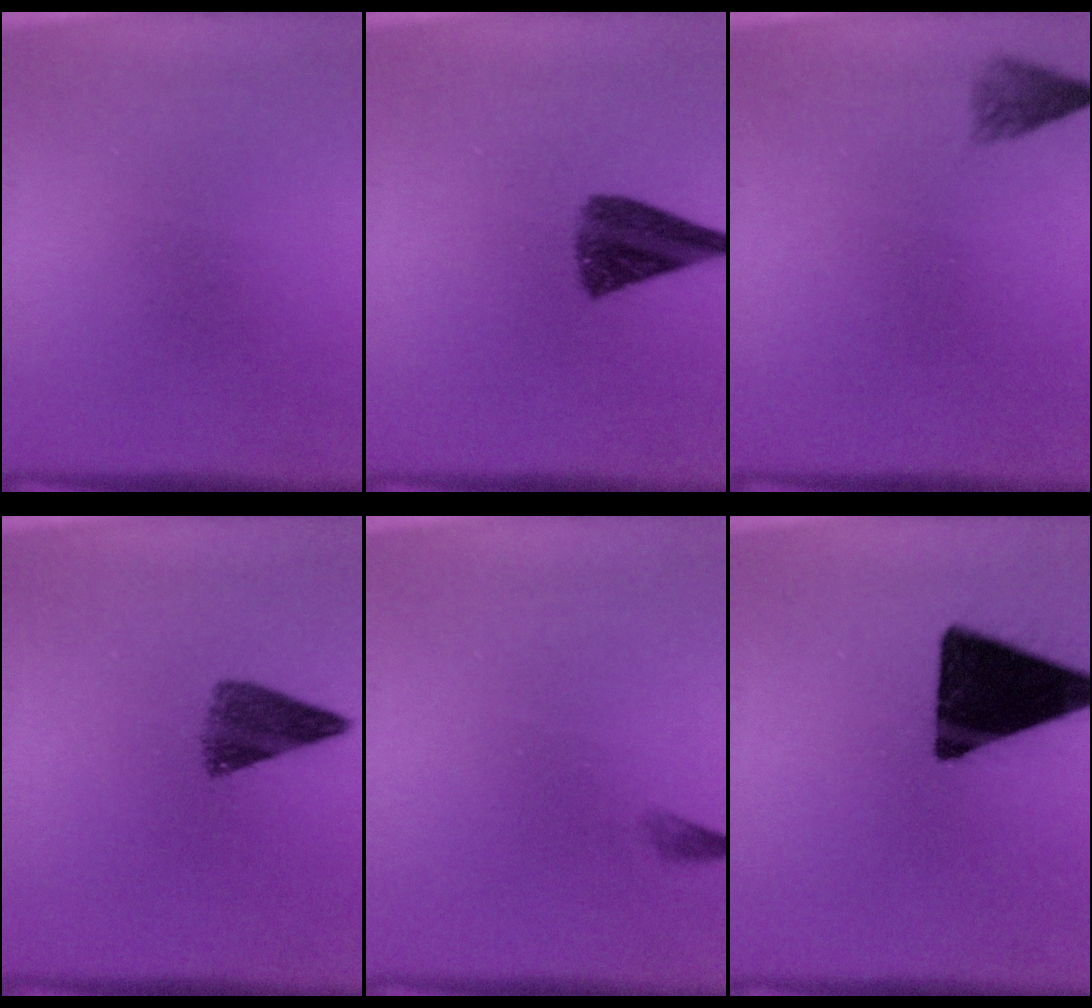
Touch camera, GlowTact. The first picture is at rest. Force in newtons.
{"total": 7.6}
{"total": 1.8}
{"total": 5.7}
{"total": 0.7}
{"total": 19.4}